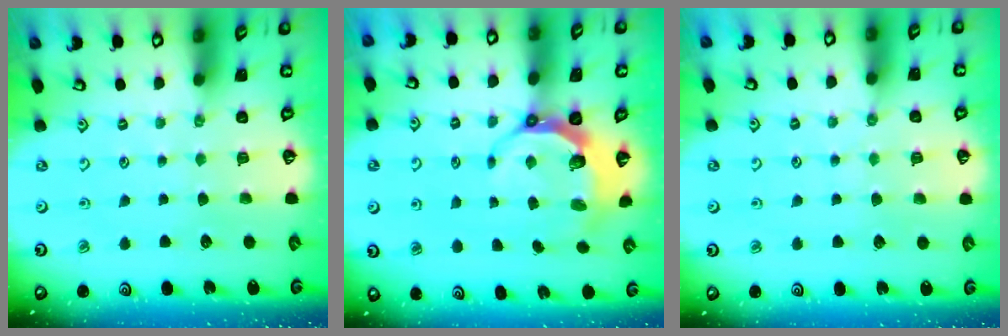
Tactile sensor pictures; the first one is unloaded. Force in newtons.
{"total": 6.4, "press": 5.1, "slide": 3.8}
{"total": 2.9, "press": 2.9, "slide": 0.5}